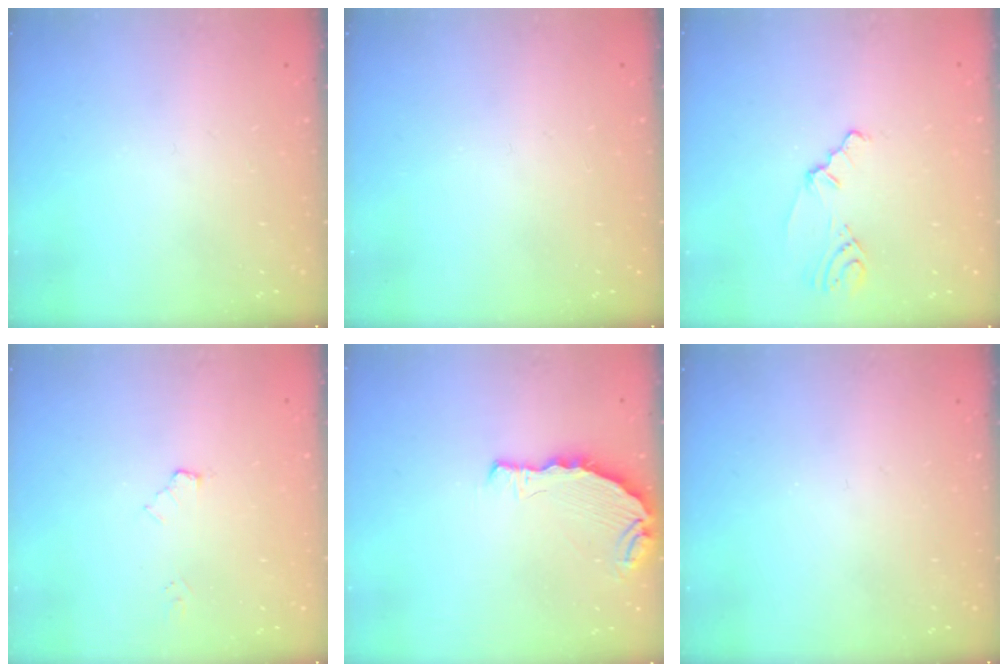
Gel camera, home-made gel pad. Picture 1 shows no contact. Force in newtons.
{"total": 0.0}
{"total": 1.8, "press": 1.7, "slide": 0.6}
{"total": 3.8, "press": 2.2, "slide": 3.1}
{"total": 7.4, "press": 5.6, "slide": 4.9}
{"total": 0.0}